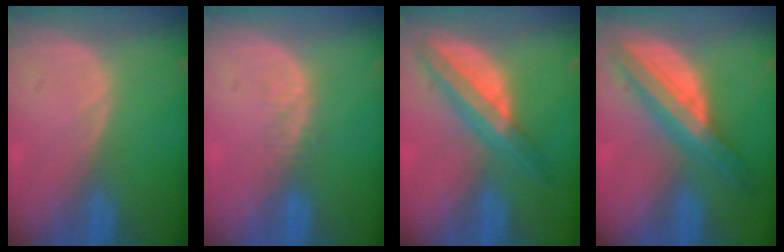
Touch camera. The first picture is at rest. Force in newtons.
{"total": 2.2, "press": 1.6, "slide": 1.5}
{"total": 7.8, "press": 6.6, "slide": 4.1}
{"total": 8.6, "press": 8.6, "slide": 0.5}